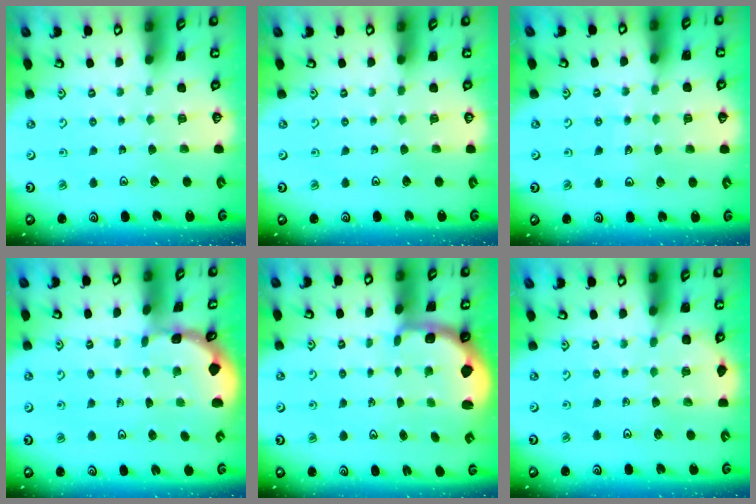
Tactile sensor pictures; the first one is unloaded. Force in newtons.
{"total": 0.0}
{"total": 4.2, "press": 4.0, "slide": 1.3}
{"total": 0.7, "press": 0.6, "slide": 0.1}
{"total": 2.3, "press": 1.3, "slide": 1.8}
{"total": 5.1, "press": 4.9, "slide": 1.2}